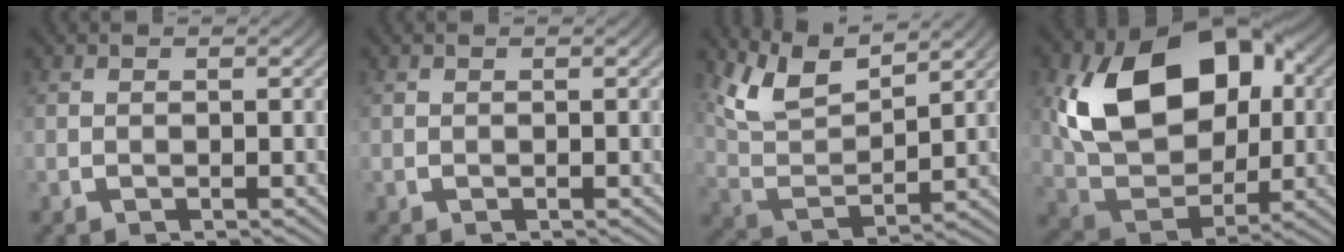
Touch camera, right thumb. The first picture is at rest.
{"total": 0.0}
{"total": 7.8, "force": [3.7, 4.3, 5.3], "torque": [-0.121, -0.012, 0.074]}
{"total": 17.2, "force": [2.3, 11.5, 12.6], "torque": [-0.265, -0.031, 0.050]}